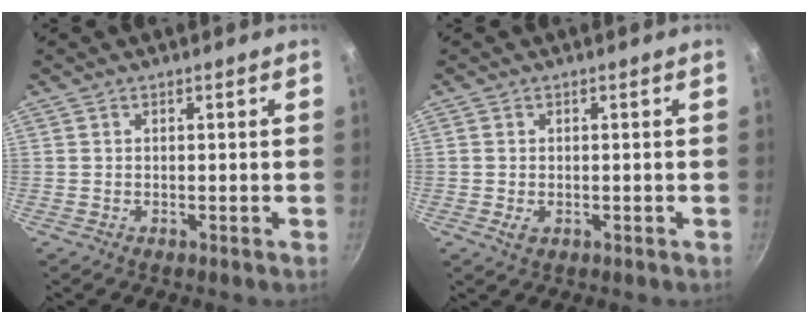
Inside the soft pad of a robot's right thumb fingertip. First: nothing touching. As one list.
[{"total": 2.0, "force": [-0.5, 1.4, 1.3], "torque": [-0.022, -0.004, -0.007]}]